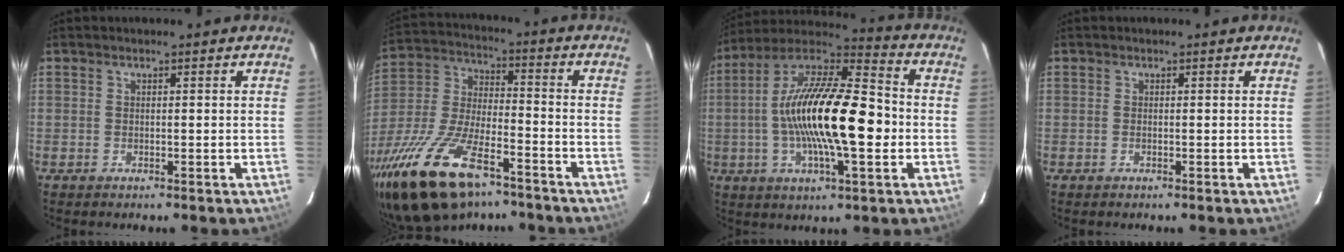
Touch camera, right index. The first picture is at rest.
{"total": 22.6, "force": [-15.1, 8.7, 14.5], "torque": [-0.308, -0.031, -0.268]}
{"total": 21.2, "force": [-2.1, 6.1, 20.2], "torque": [-0.362, 0.010, -0.049]}
{"total": 0.0}